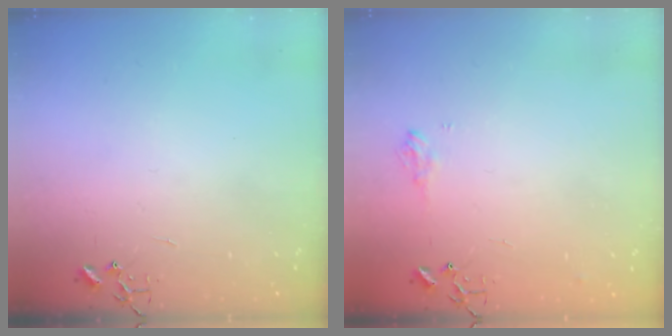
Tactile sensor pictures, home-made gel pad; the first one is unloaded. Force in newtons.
{"total": 7.6, "press": 7.6, "slide": 0.7}